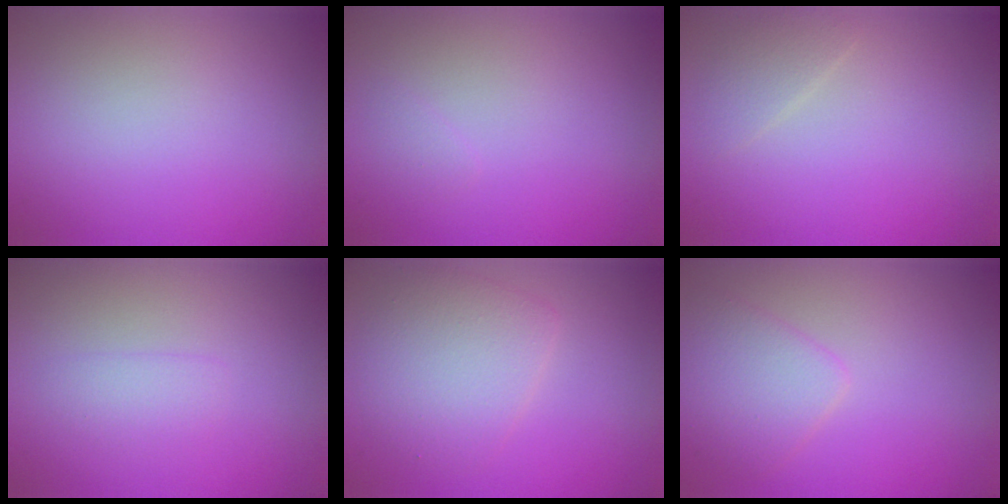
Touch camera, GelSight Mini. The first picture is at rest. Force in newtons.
{"total": 0.6, "press": 0.6, "slide": 0.1}
{"total": 1.4, "press": 1.4, "slide": 0.1}
{"total": 1.3, "press": 1.3, "slide": 0.1}
{"total": 4.2, "press": 4.2, "slide": 0.2}
{"total": 3.2, "press": 3.2, "slide": 0.1}